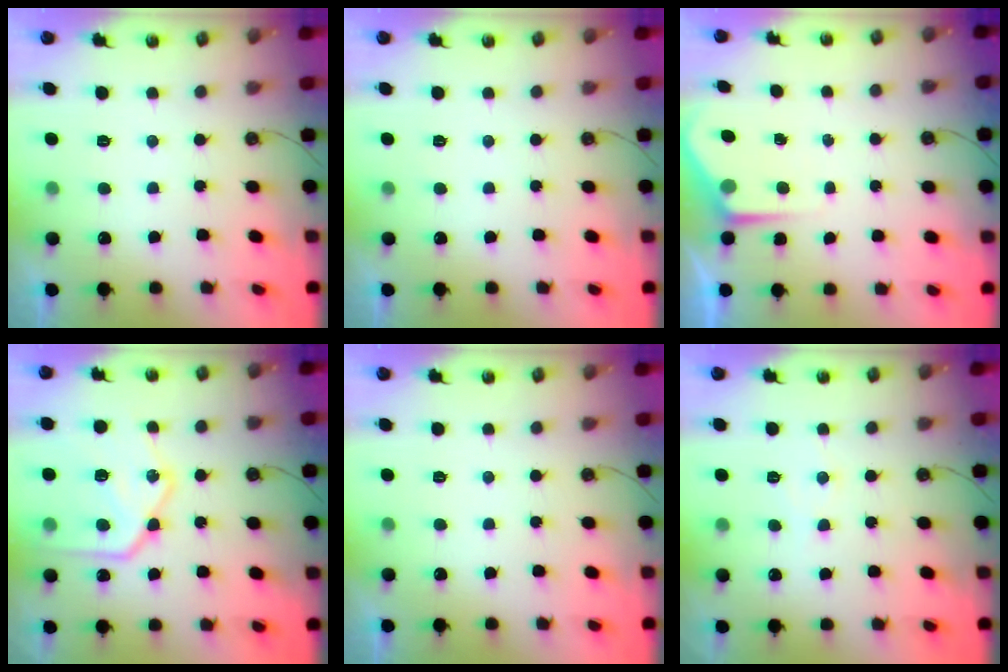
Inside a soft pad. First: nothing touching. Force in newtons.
{"total": 0.0}
{"total": 3.8, "press": 3.8, "slide": 0.5}
{"total": 20.8, "press": 20.7, "slide": 1.9}
{"total": 0.0}
{"total": 5.2, "press": 5.2, "slide": 0.3}